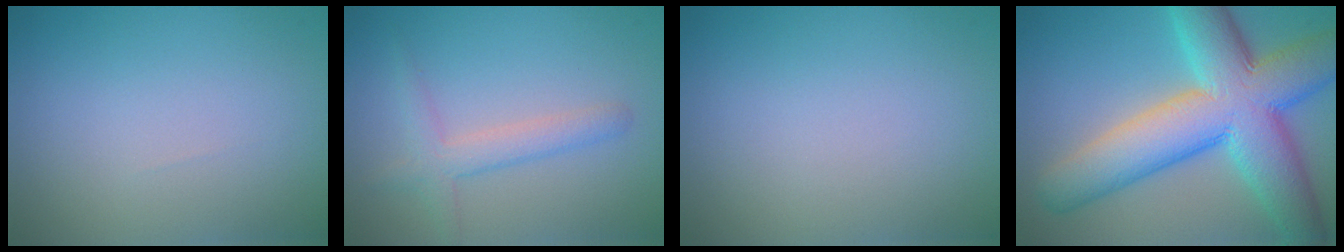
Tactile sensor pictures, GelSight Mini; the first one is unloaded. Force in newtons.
{"total": 2.5, "press": 2.5, "slide": 0.2}
{"total": 0.0}
{"total": 12.2, "press": 12.2, "slide": 0.5}